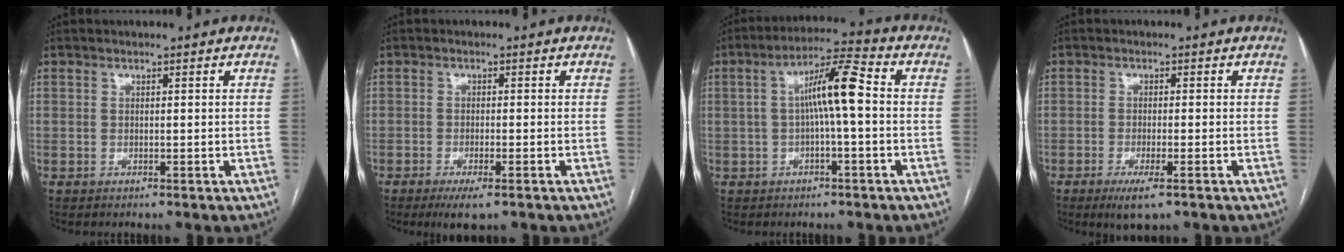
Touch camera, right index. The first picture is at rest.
{"total": 4.2, "force": [-2.6, 0.6, 3.2], "torque": [-0.056, -0.011, -0.041]}
{"total": 8.0, "force": [0.0, 0.7, 8.0], "torque": [-0.141, 0.027, -0.003]}
{"total": 4.6, "force": [-2.7, 0.7, 3.6], "torque": [-0.067, -0.011, -0.043]}